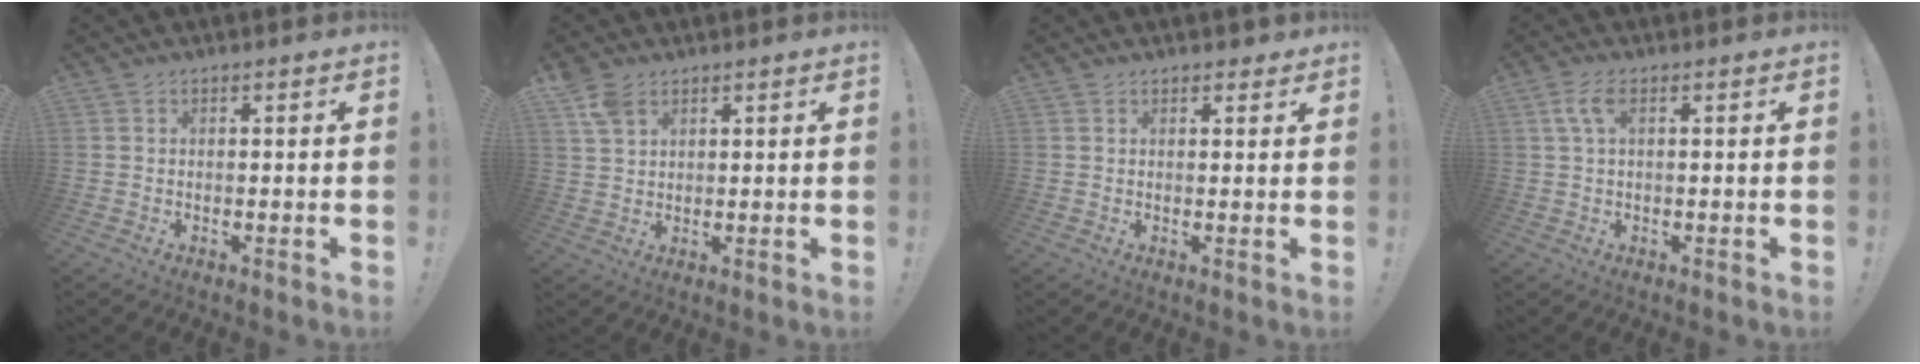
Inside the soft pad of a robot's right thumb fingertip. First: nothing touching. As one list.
[{"total": 5.8, "force": [3.5, 3.6, 3.1], "torque": [-0.058, -0.007, 0.069]}, {"total": 1.7, "force": [1.4, 0.9, 0.5], "torque": [0.005, -0.008, 0.023]}, {"total": 4.2, "force": [1.4, 1.7, 3.6], "torque": [-0.069, 0.004, 0.025]}]